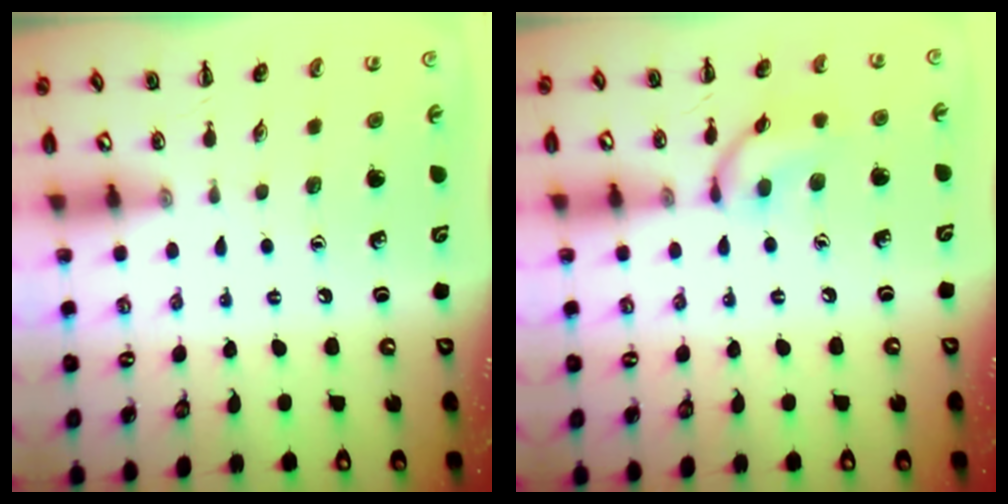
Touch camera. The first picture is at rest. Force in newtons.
{"total": 10.7, "press": 10.7, "slide": 0.5}